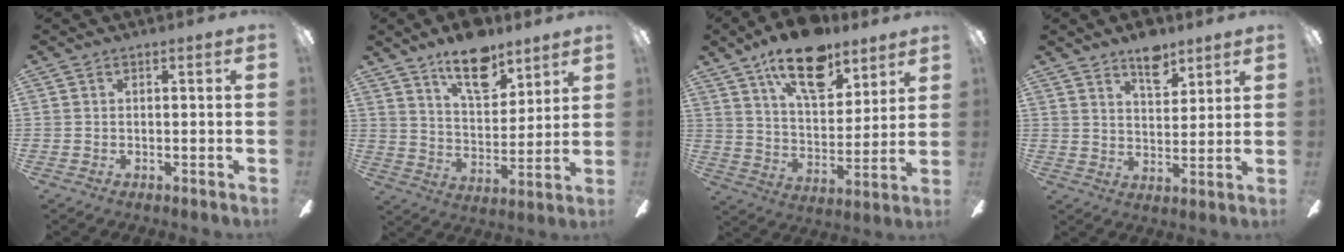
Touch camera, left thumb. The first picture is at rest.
{"total": 14.4, "force": [10.4, 6.3, 7.7], "torque": [-0.113, -0.056, 0.180]}
{"total": 17.5, "force": [12.2, 7.9, 9.8], "torque": [-0.156, -0.060, 0.211]}
{"total": 8.5, "force": [6.2, 4.0, 4.2], "torque": [-0.050, -0.031, 0.105]}